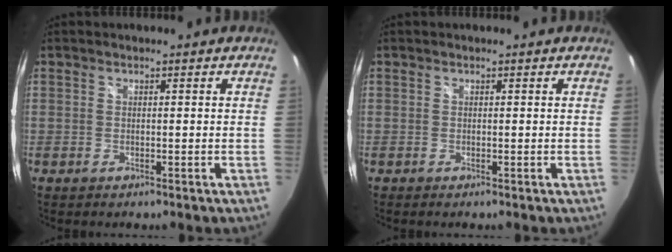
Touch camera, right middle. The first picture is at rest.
{"total": 0.0}